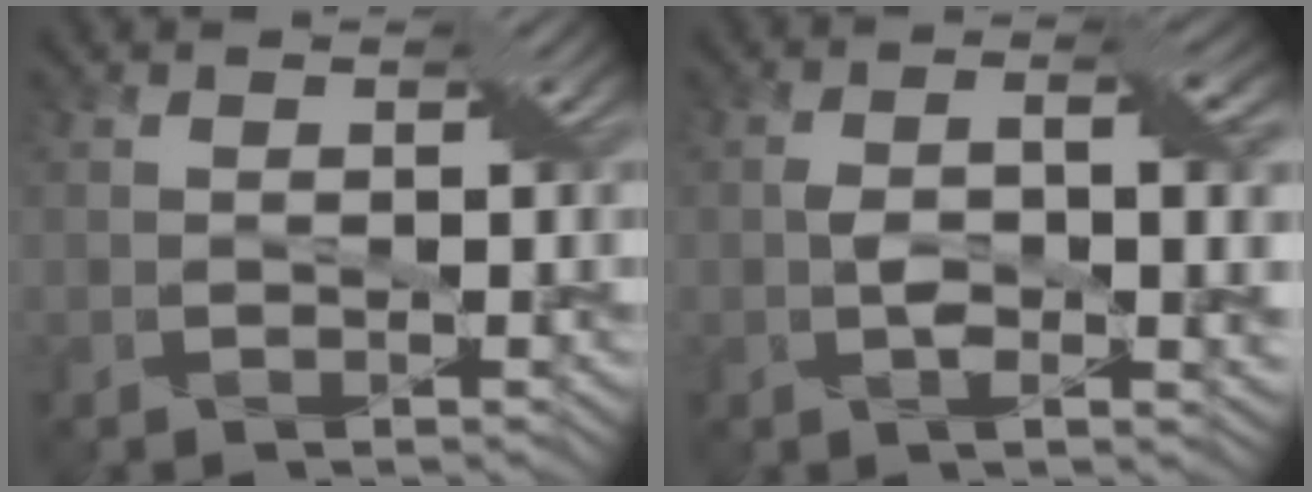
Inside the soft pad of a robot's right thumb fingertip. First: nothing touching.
{"total": 5.5, "force": [-0.1, 1.7, 5.2], "torque": [-0.088, -0.001, -0.002]}